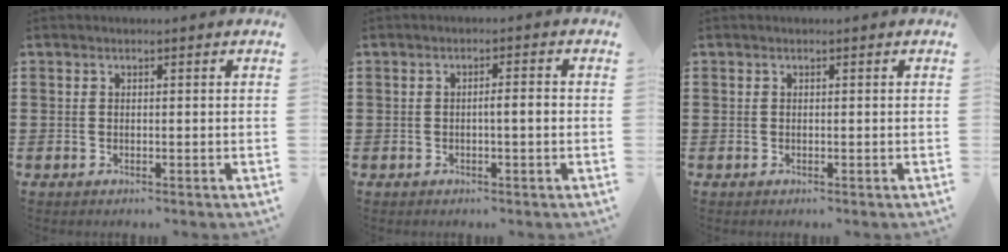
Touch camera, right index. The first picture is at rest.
{"total": 2.1, "force": [-0.4, 0.2, 2.1], "torque": [-0.036, 0.000, -0.008]}
{"total": 0.0}